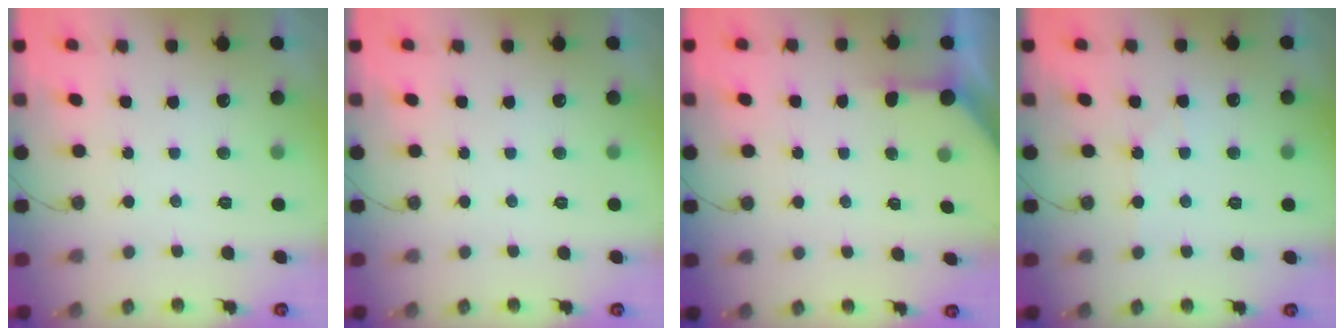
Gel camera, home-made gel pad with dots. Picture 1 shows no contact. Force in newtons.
{"total": 0.0}
{"total": 2.6, "press": 2.6, "slide": 0.4}
{"total": 3.4, "press": 3.4, "slide": 0.7}